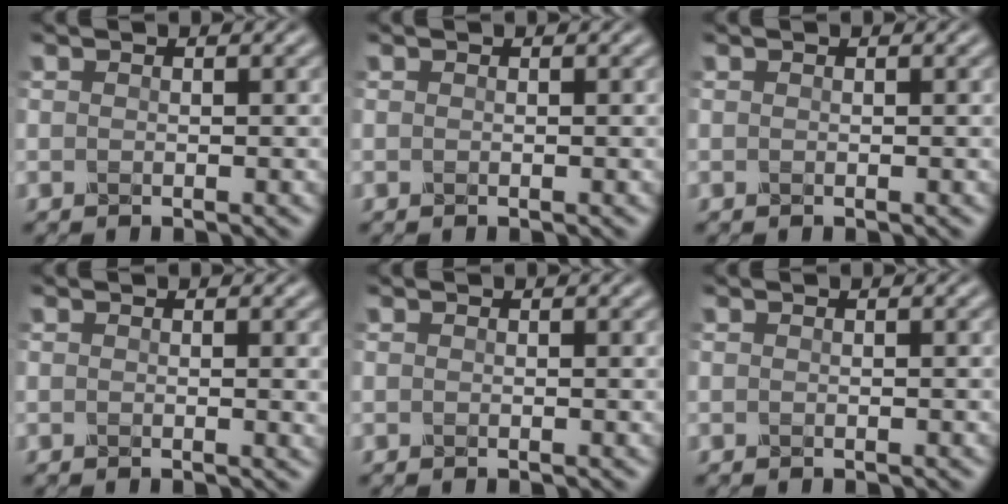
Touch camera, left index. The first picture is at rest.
{"total": 0.0}
{"total": 0.0}
{"total": 1.3, "force": [0.0, 0.6, 1.1], "torque": [-0.011, -0.001, -0.001]}
{"total": 0.0}
{"total": 0.0}